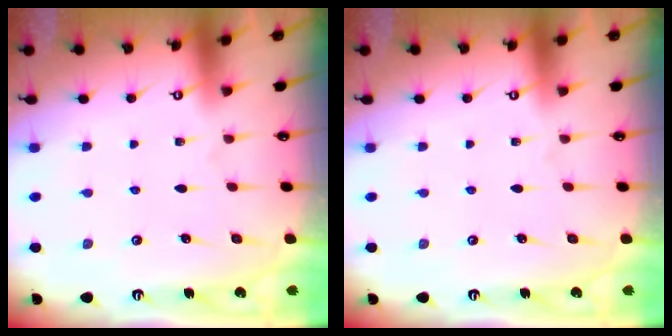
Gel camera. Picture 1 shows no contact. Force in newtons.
{"total": 0.0}